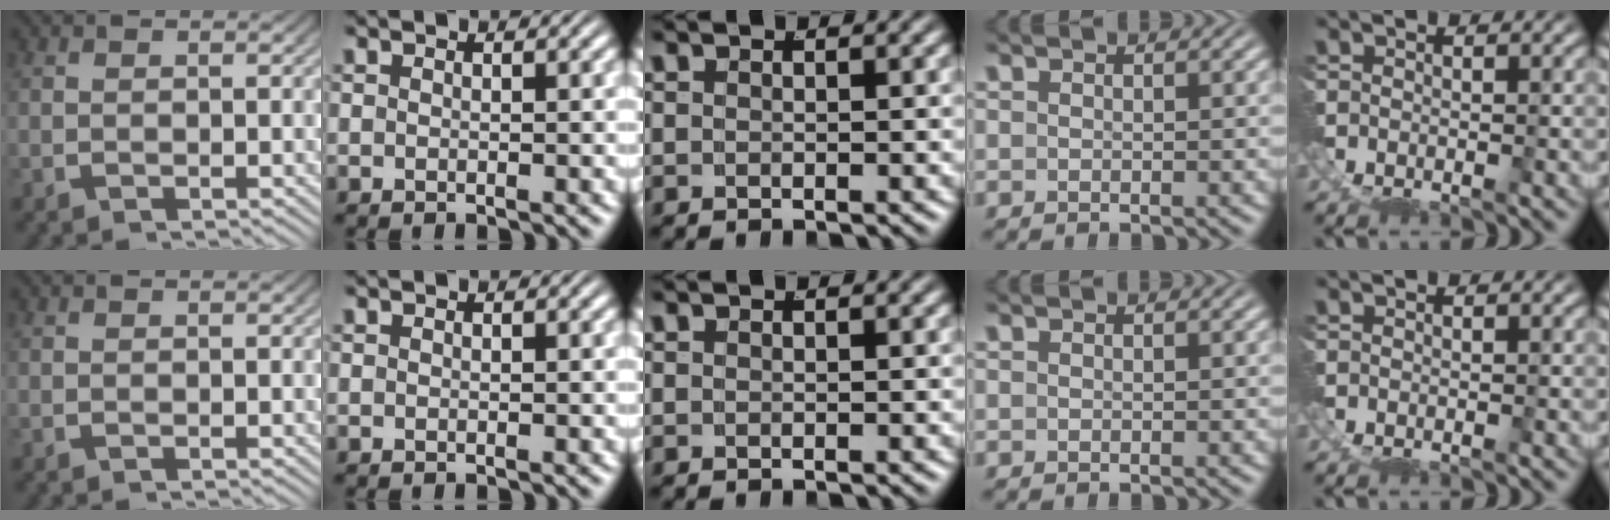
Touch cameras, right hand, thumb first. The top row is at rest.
{}